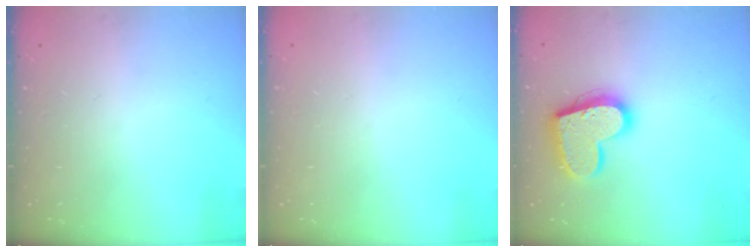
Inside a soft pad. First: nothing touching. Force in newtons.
{"total": 0.0}
{"total": 18.0, "press": 17.9, "slide": 1.4}